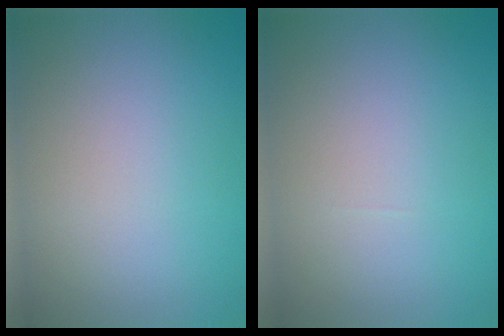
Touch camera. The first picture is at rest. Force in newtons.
{"total": 0.0}